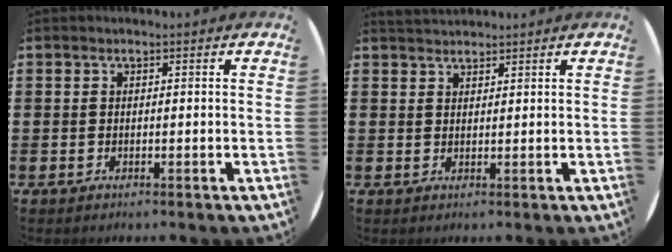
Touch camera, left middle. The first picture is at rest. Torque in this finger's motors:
{"motor_torque": [0.06, -0.06, -0.02, 0.01]}